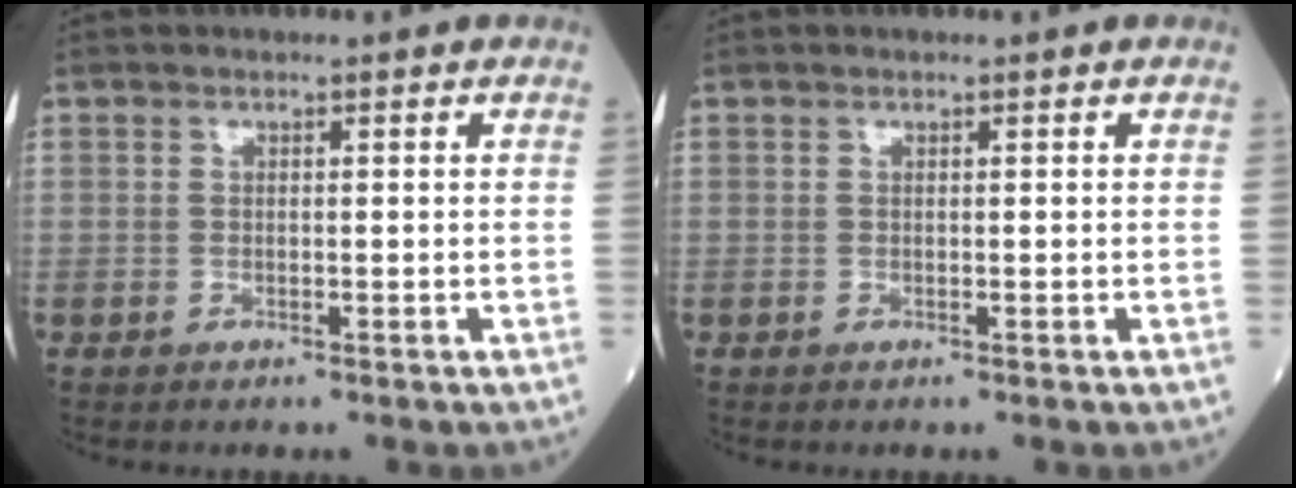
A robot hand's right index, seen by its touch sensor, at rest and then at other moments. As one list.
[{"total": 0.0}]